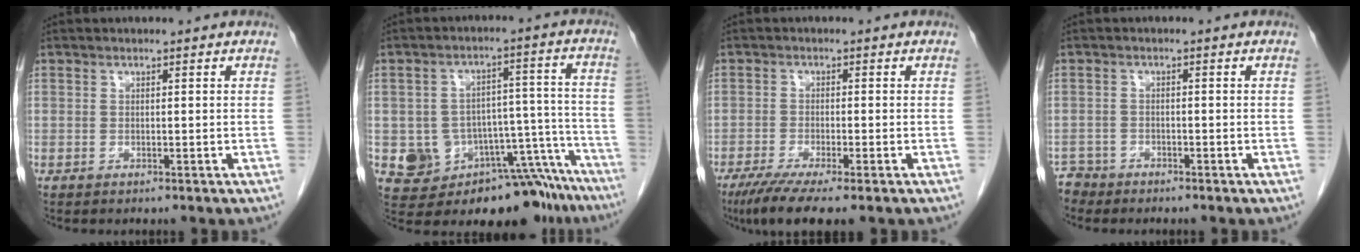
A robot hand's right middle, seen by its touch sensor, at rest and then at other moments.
{"total": 15.0, "force": [-11.1, 8.1, 6.2], "torque": [-0.046, 0.076, -0.138]}
{"total": 7.4, "force": [-5.2, 0.6, 5.3], "torque": [-0.084, -0.018, -0.083]}
{"total": 2.5, "force": [-2.2, 0.8, -0.8], "torque": [0.015, -0.002, -0.044]}